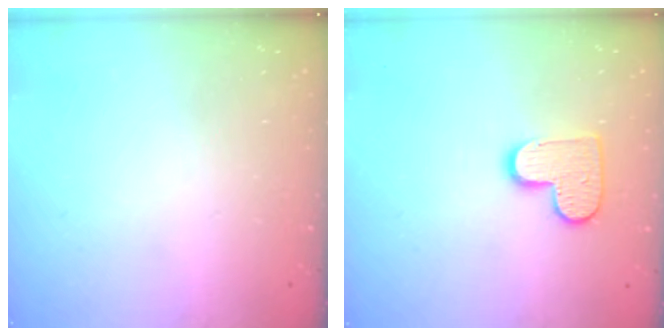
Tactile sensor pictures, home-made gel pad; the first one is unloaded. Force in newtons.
{"total": 10.1, "press": 10.1, "slide": 0.3}